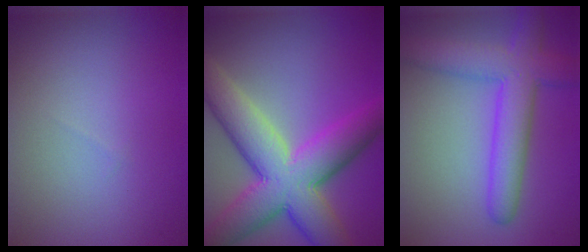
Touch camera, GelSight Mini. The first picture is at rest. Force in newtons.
{"total": 10.4, "press": 10.4, "slide": 0.7}
{"total": 6.2, "press": 6.2, "slide": 0.3}